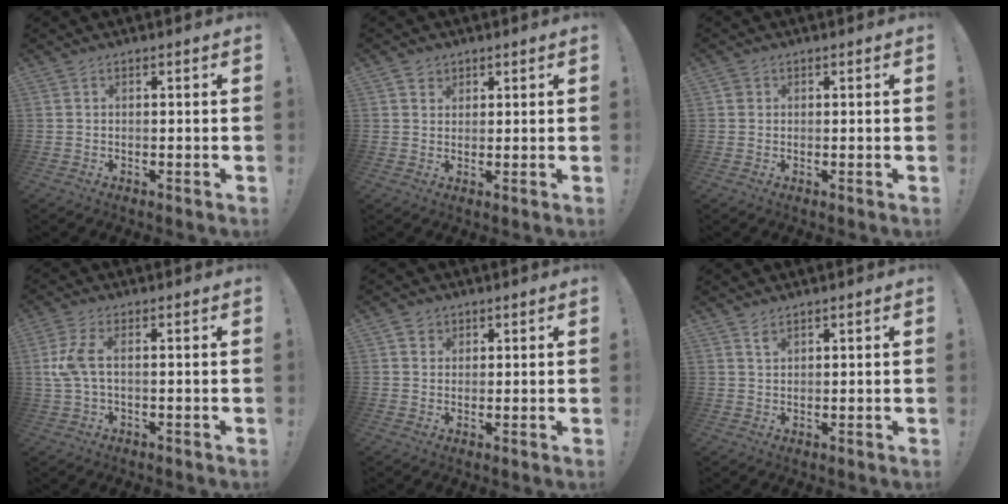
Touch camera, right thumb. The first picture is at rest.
{"total": 2.4, "force": [1.5, 1.9, 0.0], "torque": [0.000, -0.005, 0.027]}
{"total": 1.1, "force": [0.5, 1.0, 0.3], "torque": [-0.005, 0.002, 0.009]}
{"total": 6.6, "force": [0.6, 2.6, 6.0], "torque": [-0.130, -0.005, 0.012]}
{"total": 2.7, "force": [1.5, 2.2, 0.2], "torque": [-0.005, -0.003, 0.027]}
{"total": 1.7, "force": [1.4, 0.7, 0.6], "torque": [0.003, -0.012, 0.024]}